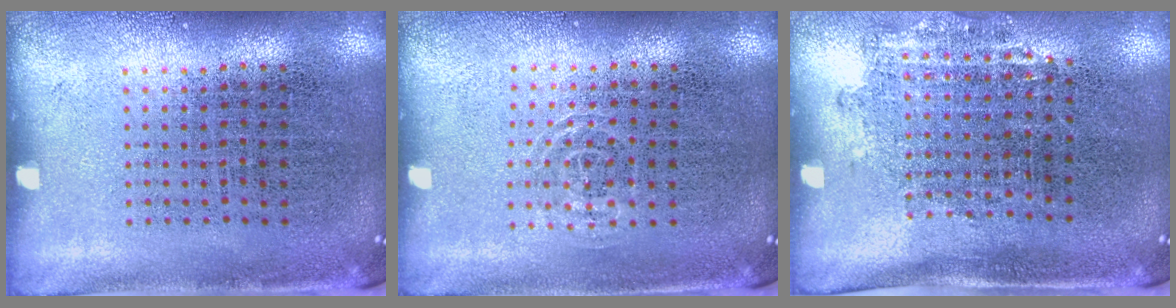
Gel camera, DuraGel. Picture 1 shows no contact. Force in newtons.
{"total": 0.9, "press": 0.6, "slide": 0.7}
{"total": 1.2, "press": 0.9, "slide": 0.8}